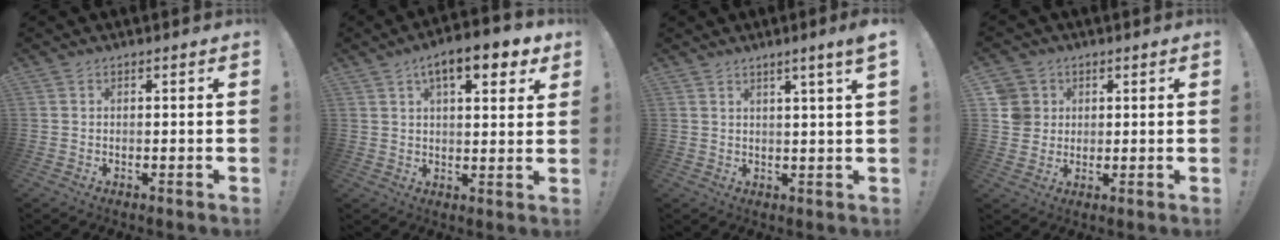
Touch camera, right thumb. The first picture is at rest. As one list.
[{"total": 10.6, "force": [5.6, 3.5, 8.3], "torque": [-0.120, -0.018, 0.089]}, {"total": 4.4, "force": [2.5, -0.8, 3.5], "torque": [-0.051, -0.013, 0.035]}, {"total": 6.5, "force": [1.7, 6.1, 1.4], "torque": [-0.024, -0.005, 0.036]}]